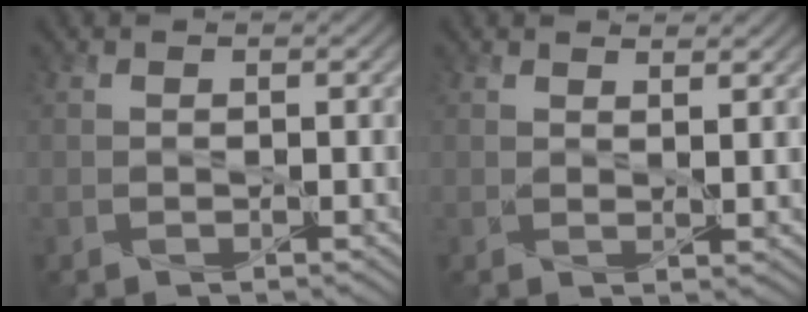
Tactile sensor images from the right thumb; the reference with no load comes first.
{"total": 1.8, "force": [1.4, 0.1, 1.2], "torque": [-0.022, -0.003, 0.033]}